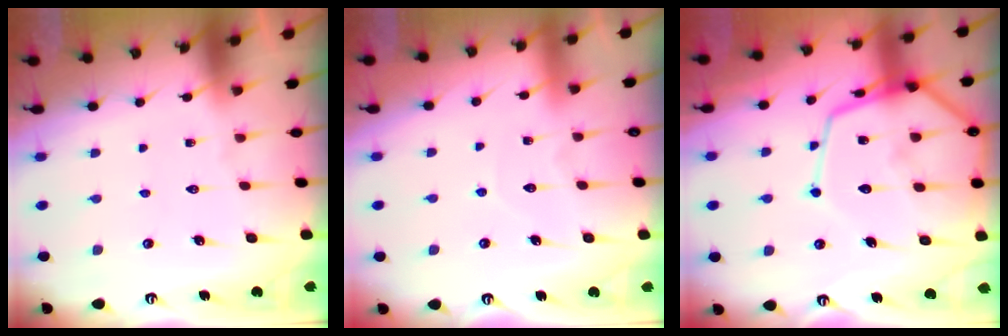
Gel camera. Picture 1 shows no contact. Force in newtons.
{"total": 4.8, "press": 4.8, "slide": 0.5}
{"total": 17.4, "press": 17.3, "slide": 1.4}